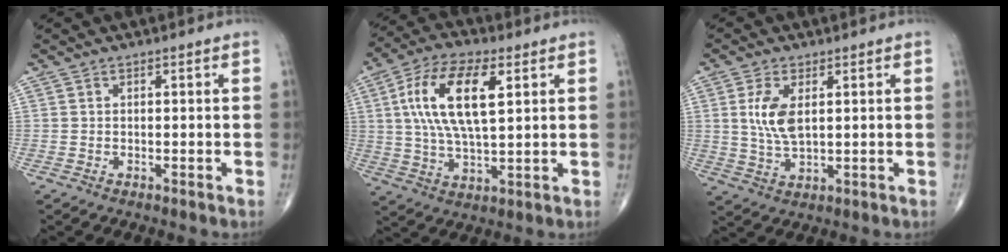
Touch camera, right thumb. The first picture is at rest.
{"total": 15.3, "force": [4.2, 6.3, 13.3], "torque": [-0.258, 0.003, 0.076]}
{"total": 6.9, "force": [1.6, 3.3, 5.9], "torque": [-0.123, -0.009, 0.037]}